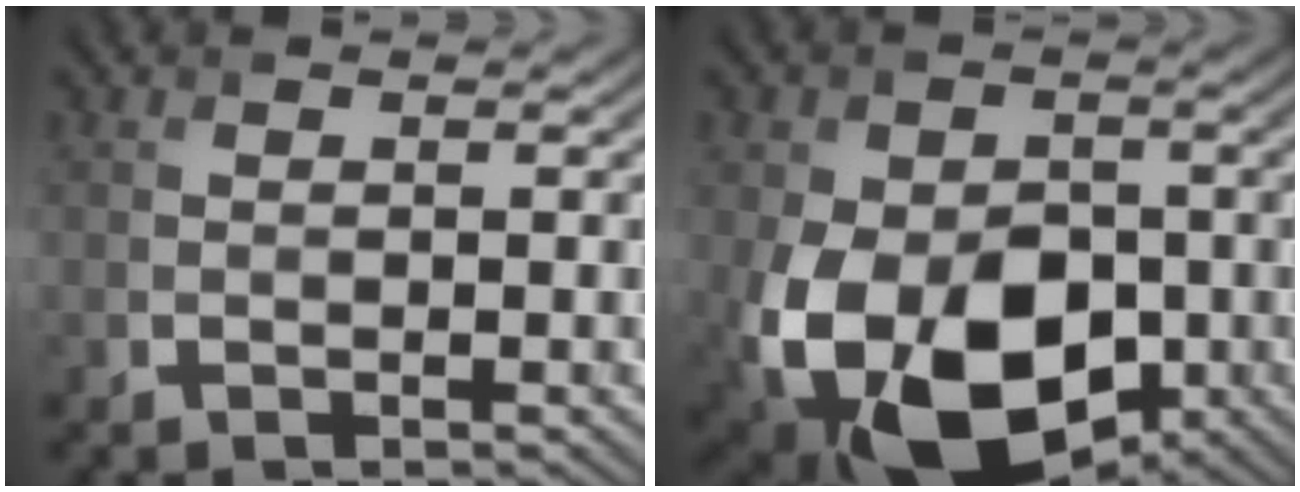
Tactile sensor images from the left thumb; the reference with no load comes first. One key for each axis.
{"total": 17.1, "fx": -5.0, "fy": 11.6, "fz": 11.4, "tx": -0.206, "ty": -0.045, "tz": -0.078}